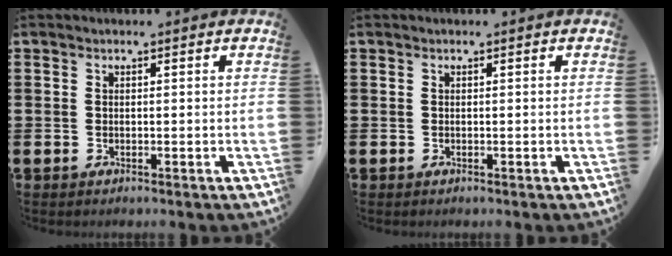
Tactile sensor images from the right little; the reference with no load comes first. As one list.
[{"total": 0.0}]